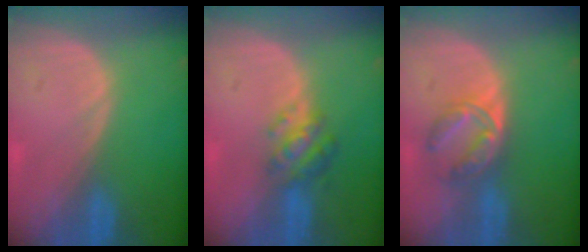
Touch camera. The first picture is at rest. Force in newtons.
{"total": 4.7, "press": 4.6, "slide": 1.0}
{"total": 5.8, "press": 5.5, "slide": 1.8}